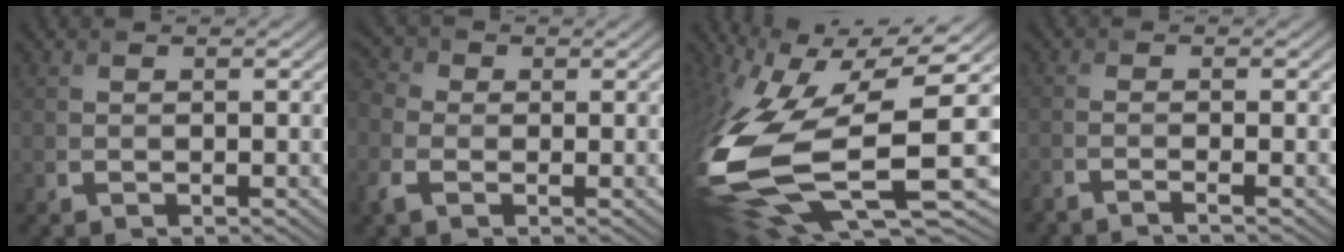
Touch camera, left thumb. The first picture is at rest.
{"total": 4.3, "force": [-1.0, 3.3, 2.6], "torque": [-0.077, 0.007, -0.035]}
{"total": 17.6, "force": [-2.7, 7.3, 15.8], "torque": [-0.336, -0.040, -0.037]}
{"total": 2.0, "force": [-1.6, -0.1, 1.2], "torque": [-0.012, 0.000, -0.049]}